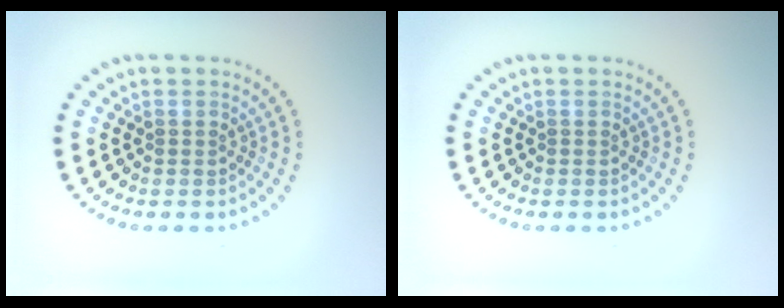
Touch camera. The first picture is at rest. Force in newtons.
{"total": 0.0}